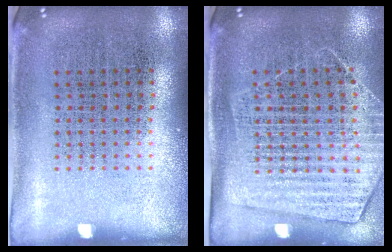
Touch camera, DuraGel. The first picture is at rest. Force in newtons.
{"total": 1.7, "press": 1.5, "slide": 0.8}